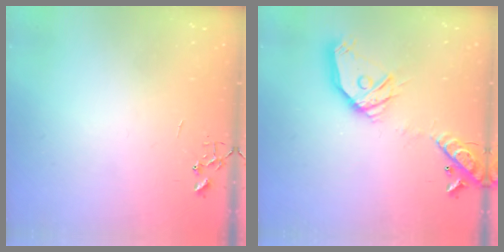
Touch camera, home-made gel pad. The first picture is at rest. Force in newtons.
{"total": 18.8, "press": 18.6, "slide": 3.0}